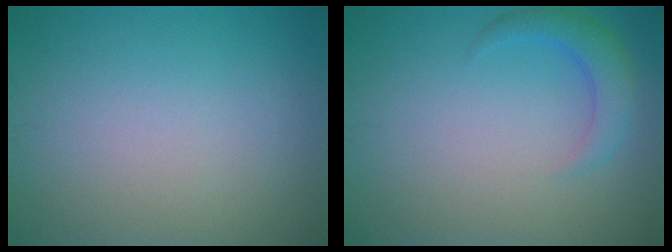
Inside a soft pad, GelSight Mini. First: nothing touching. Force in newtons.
{"total": 2.7, "press": 2.6, "slide": 0.3}